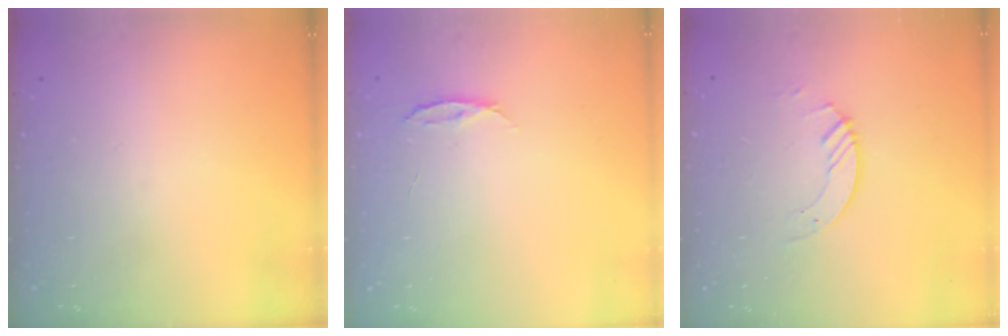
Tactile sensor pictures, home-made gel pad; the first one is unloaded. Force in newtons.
{"total": 4.0, "press": 4.0, "slide": 0.4}
{"total": 3.3, "press": 3.3, "slide": 0.1}